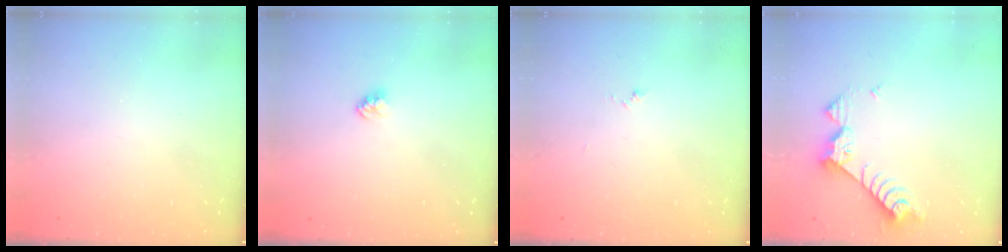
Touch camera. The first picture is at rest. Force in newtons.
{"total": 2.4, "press": 2.4, "slide": 0.1}
{"total": 3.8, "press": 3.8, "slide": 0.4}
{"total": 8.6, "press": 8.5, "slide": 0.8}